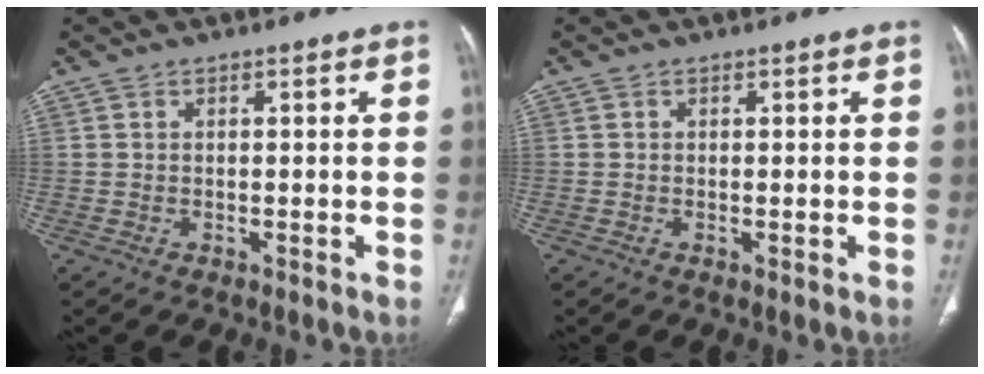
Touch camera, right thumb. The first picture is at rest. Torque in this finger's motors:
{"motor_torque": [2.33, 0.72, 0.16, -0.49, -0.08]}